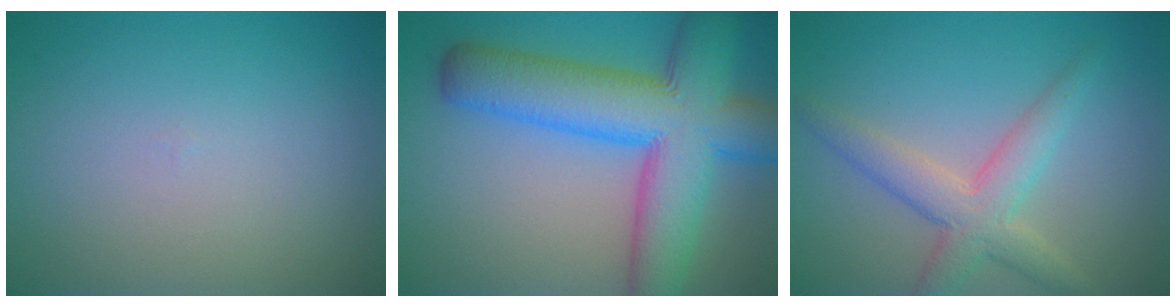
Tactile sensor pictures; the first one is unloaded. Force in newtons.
{"total": 11.2, "press": 11.2, "slide": 0.4}
{"total": 4.2, "press": 4.2, "slide": 0.2}